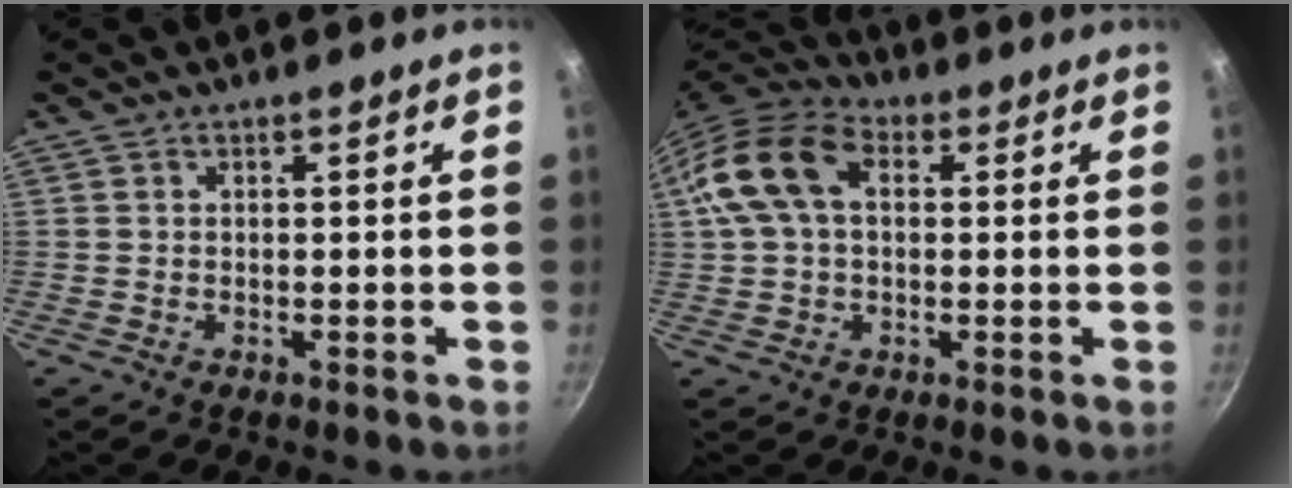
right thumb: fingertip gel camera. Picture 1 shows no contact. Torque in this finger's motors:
{"motor_torque": [0.83, 3.08, 1.25, 0.08, 0.28]}